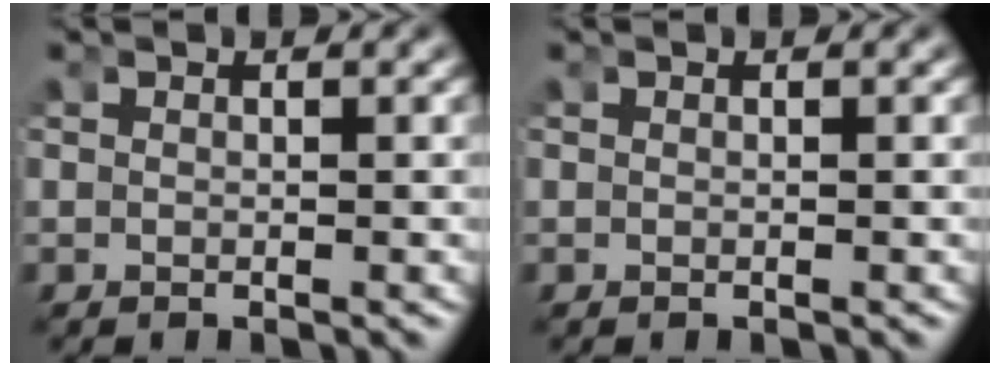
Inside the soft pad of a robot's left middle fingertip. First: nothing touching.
{"total": 0.0}